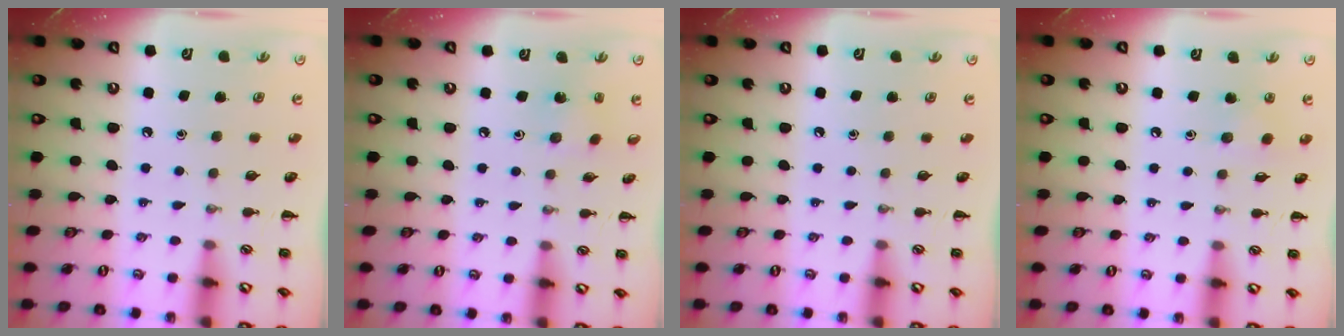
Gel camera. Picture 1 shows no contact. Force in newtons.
{"total": 2.3, "press": 2.1, "slide": 0.8}
{"total": 0.0}
{"total": 3.7, "press": 3.5, "slide": 1.2}